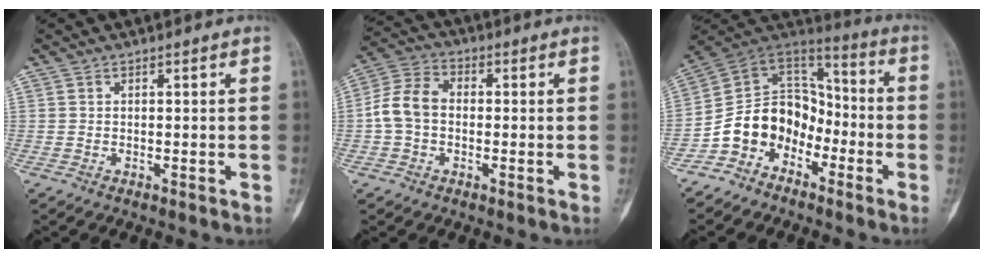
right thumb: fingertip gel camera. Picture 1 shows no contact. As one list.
[{"total": 8.0, "force": [-0.6, 6.0, 5.3], "torque": [-0.094, 0.027, -0.024]}, {"total": 13.7, "force": [-6.7, 10.5, 5.9], "torque": [-0.065, 0.096, -0.134]}]